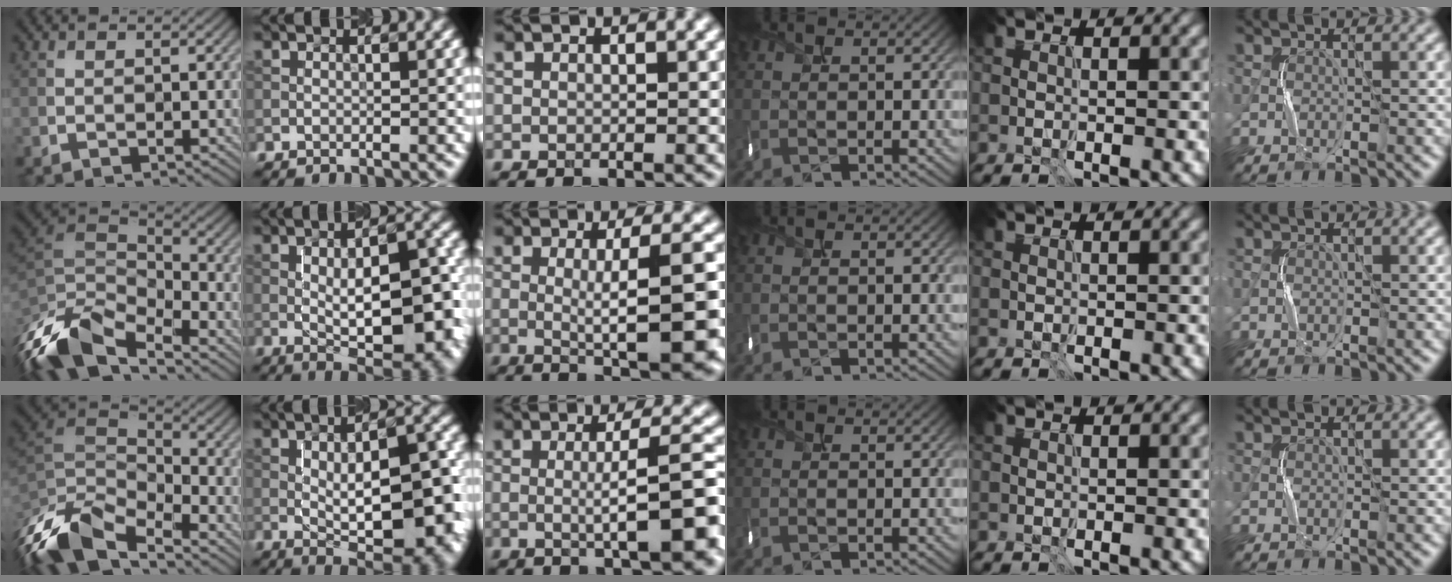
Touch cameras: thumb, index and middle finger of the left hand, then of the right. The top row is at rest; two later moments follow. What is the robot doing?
{"motion": "shake", "object": "box of matches"}